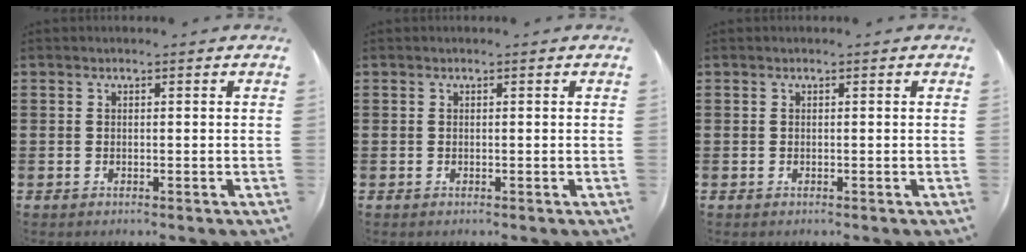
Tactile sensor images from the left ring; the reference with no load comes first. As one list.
[{"total": 0.0}, {"total": 0.0}]